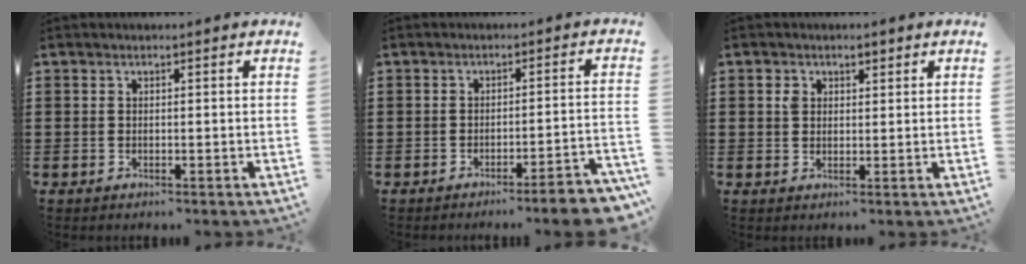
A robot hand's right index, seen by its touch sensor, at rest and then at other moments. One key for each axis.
{"total": 3.9, "fx": -3.3, "fy": -0.1, "fz": 2.2, "tx": -0.037, "ty": -0.010, "tz": -0.062}
{"total": 2.0, "fx": 0.9, "fy": 1.6, "fz": 0.8, "tx": -0.022, "ty": 0.009, "tz": 0.016}